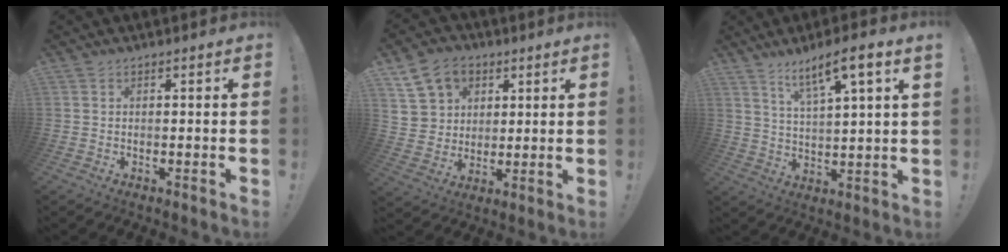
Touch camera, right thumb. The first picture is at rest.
{"total": 13.3, "force": [5.9, 10.8, 5.0], "torque": [-0.064, -0.022, 0.120]}
{"total": 9.2, "force": [6.1, 0.7, 6.8], "torque": [-0.113, -0.029, 0.098]}